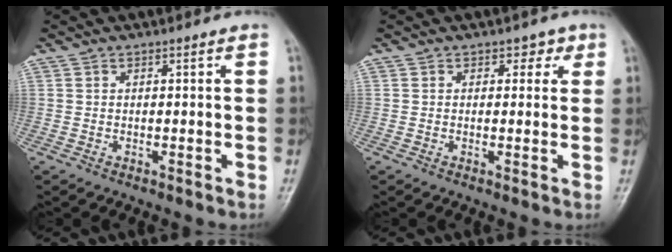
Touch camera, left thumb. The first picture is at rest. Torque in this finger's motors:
{"motor_torque": [0.01, 0.10, -0.13, 0.14, 0.04]}